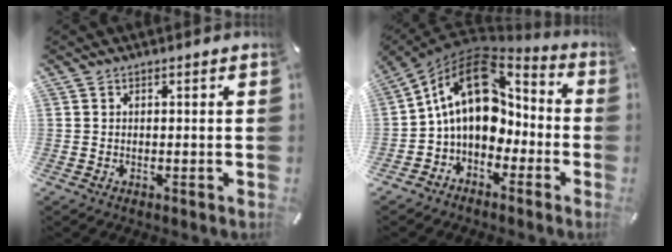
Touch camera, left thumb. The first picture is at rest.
{"total": 16.7, "force": [1.8, 12.0, 11.4], "torque": [-0.205, -0.002, 0.032]}